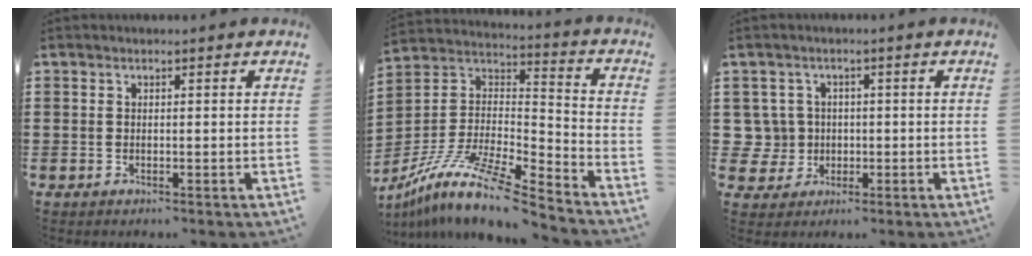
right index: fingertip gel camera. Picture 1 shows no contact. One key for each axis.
{"total": 12.3, "fx": -9.8, "fy": 1.4, "fz": 7.2, "tx": -0.148, "ty": 0.006, "tz": -0.194}
{"total": 4.7, "fx": -0.3, "fy": 4.6, "fz": 0.8, "tx": -0.050, "ty": 0.009, "tz": -0.010}